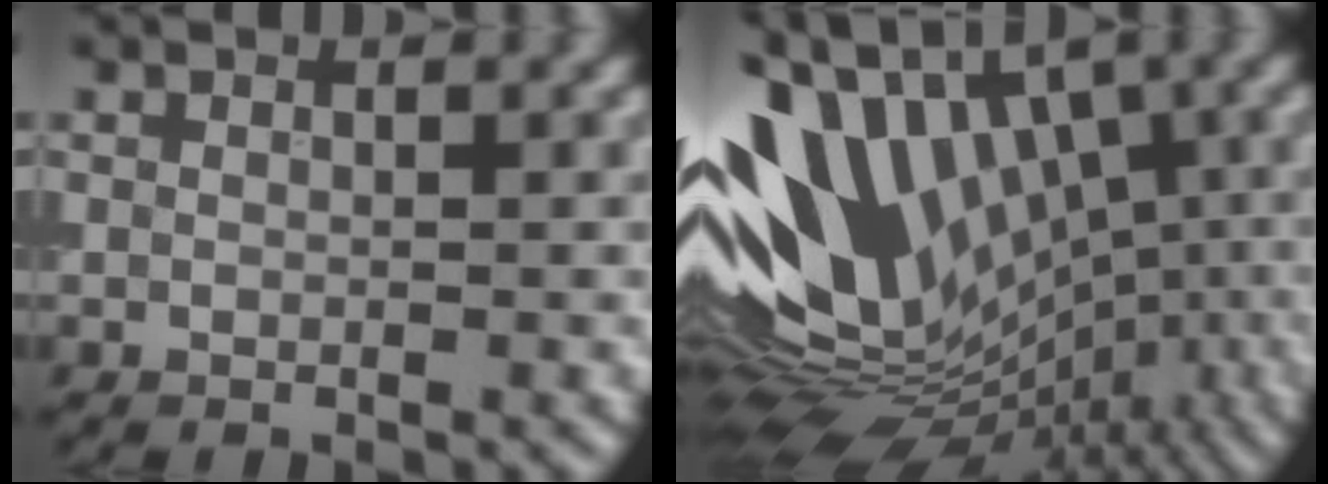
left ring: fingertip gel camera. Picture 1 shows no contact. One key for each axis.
{"total": 16.0, "fx": 0.9, "fy": 10.1, "fz": 12.4, "tx": -0.204, "ty": 0.020, "tz": 0.025}